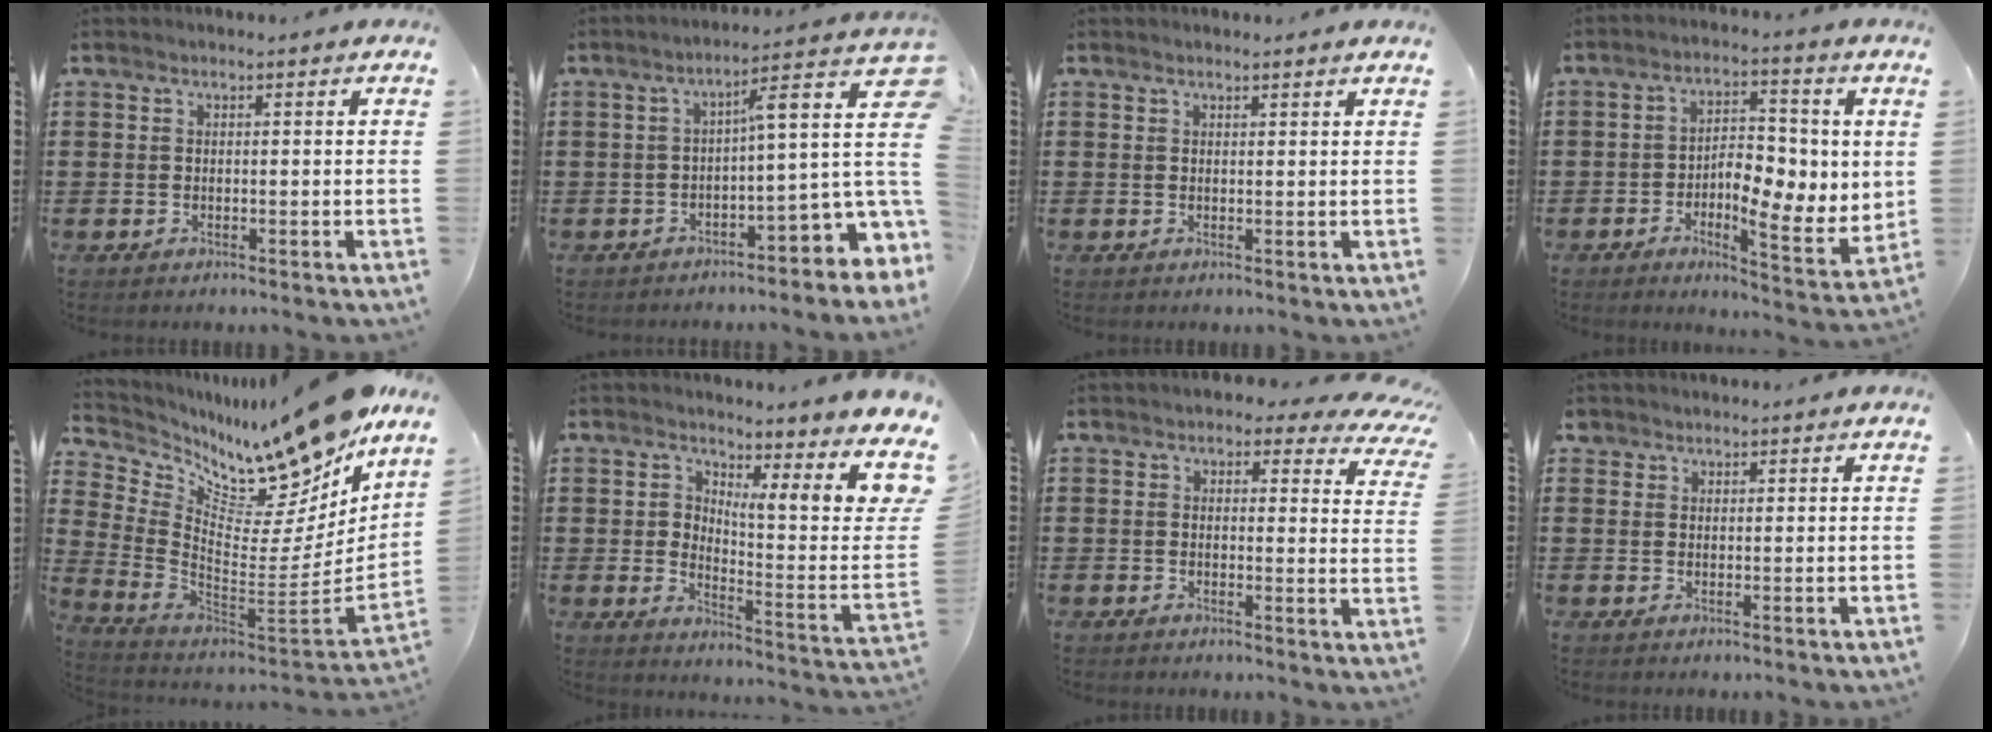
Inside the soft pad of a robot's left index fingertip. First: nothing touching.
{"total": 5.5, "force": [-0.3, 1.4, 5.3], "torque": [-0.078, -0.035, -0.020]}
{"total": 0.9, "force": [0.9, 0.0, 0.1], "torque": [-0.003, -0.001, 0.017]}
{"total": 6.5, "force": [0.1, 3.1, 5.7], "torque": [-0.094, -0.014, -0.005]}
{"total": 13.9, "force": [12.7, 2.3, 5.1], "torque": [-0.096, -0.119, 0.209]}
{"total": 7.3, "force": [3.4, 2.0, 6.1], "torque": [-0.100, -0.026, 0.052]}
{"total": 2.9, "force": [2.0, 1.8, 1.0], "torque": [-0.017, -0.008, 0.030]}
{"total": 1.5, "force": [1.3, 0.7, -0.2], "torque": [-0.002, 0.003, 0.027]}